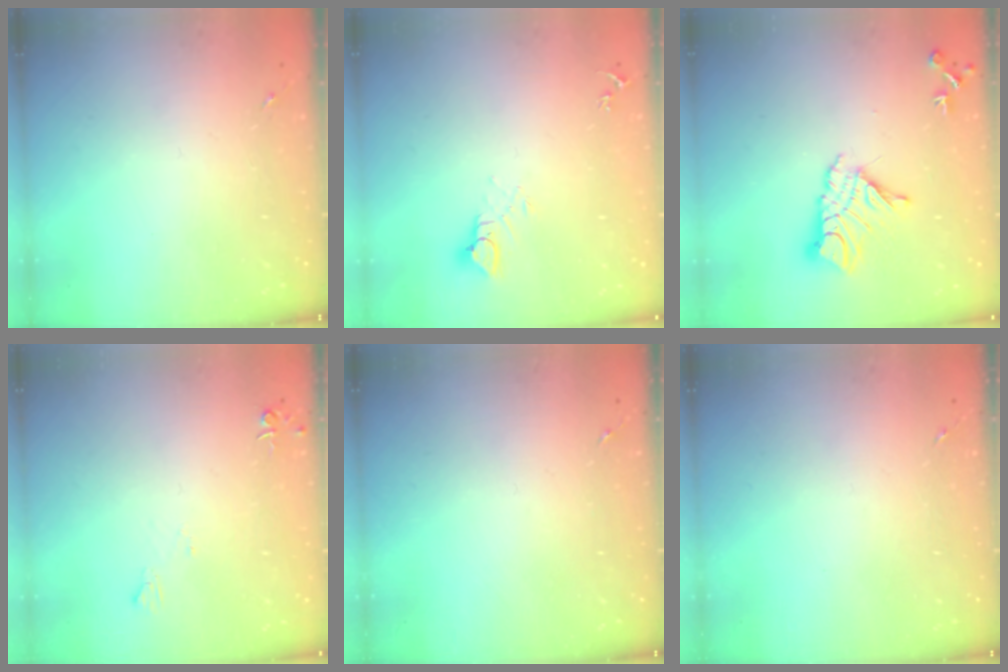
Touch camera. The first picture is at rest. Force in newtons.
{"total": 4.3, "press": 4.3, "slide": 0.3}
{"total": 13.7, "press": 13.7, "slide": 1.3}
{"total": 4.6, "press": 4.6, "slide": 0.7}
{"total": 0.0}
{"total": 0.0}